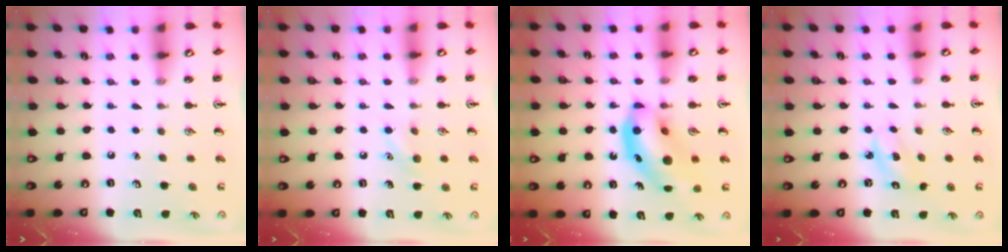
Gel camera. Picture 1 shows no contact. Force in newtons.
{"total": 7.0, "press": 6.7, "slide": 2.0}
{"total": 13.2, "press": 12.6, "slide": 3.9}
{"total": 2.6, "press": 2.5, "slide": 0.6}